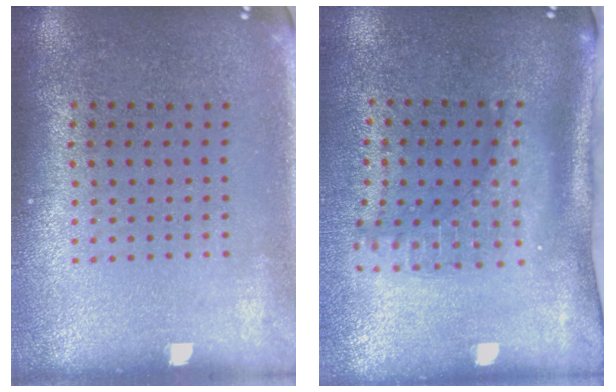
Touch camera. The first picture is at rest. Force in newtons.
{"total": 2.3, "press": 1.6, "slide": 1.6}